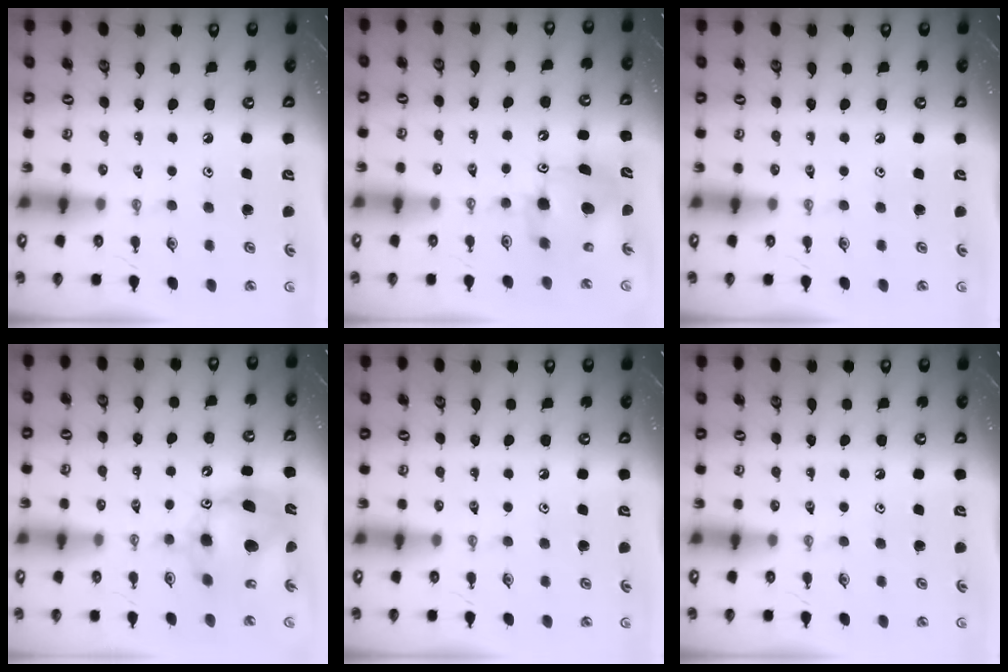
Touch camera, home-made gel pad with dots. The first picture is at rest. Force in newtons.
{"total": 7.4, "press": 7.4, "slide": 0.2}
{"total": 0.0}
{"total": 13.5, "press": 13.4, "slide": 1.3}
{"total": 0.0}
{"total": 0.0}